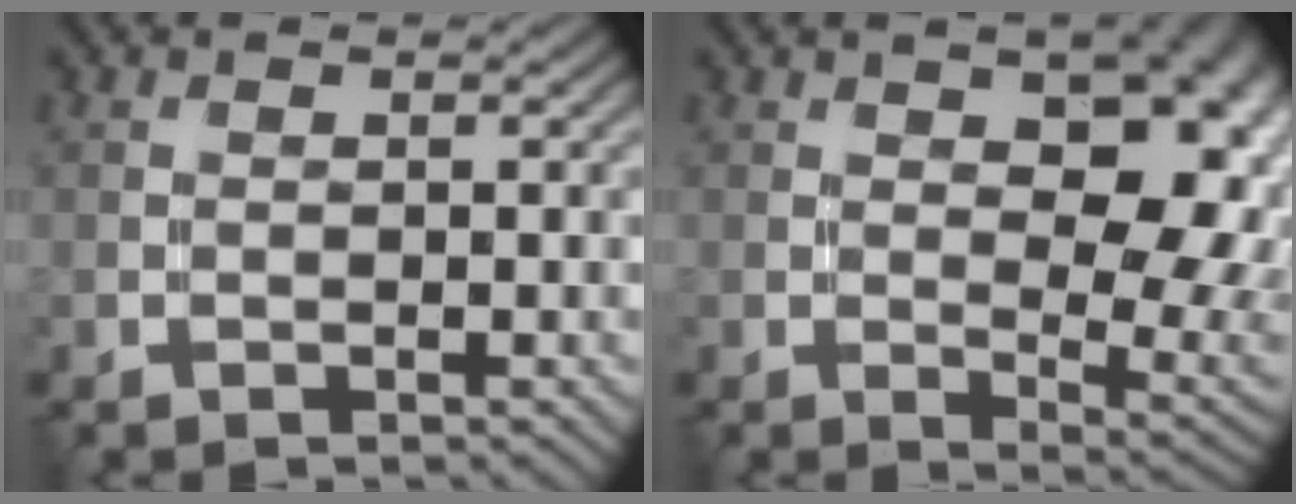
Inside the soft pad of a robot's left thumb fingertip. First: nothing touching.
{"total": 14.0, "force": [3.2, 6.8, 11.8], "torque": [-0.141, 0.008, 0.056]}